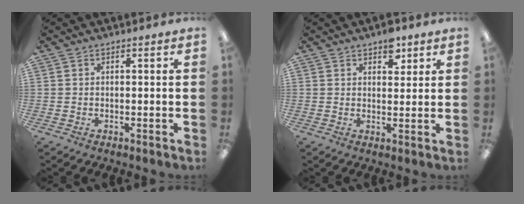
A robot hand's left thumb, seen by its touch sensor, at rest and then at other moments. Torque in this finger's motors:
{"motor_torque": [0.29, 0.10, 0.24, -0.06, 0.00]}